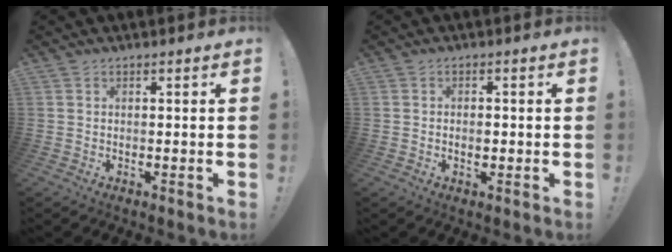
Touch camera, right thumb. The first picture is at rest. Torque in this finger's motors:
{"motor_torque": [-0.03, -0.10, -0.11, 0.11, -0.04]}